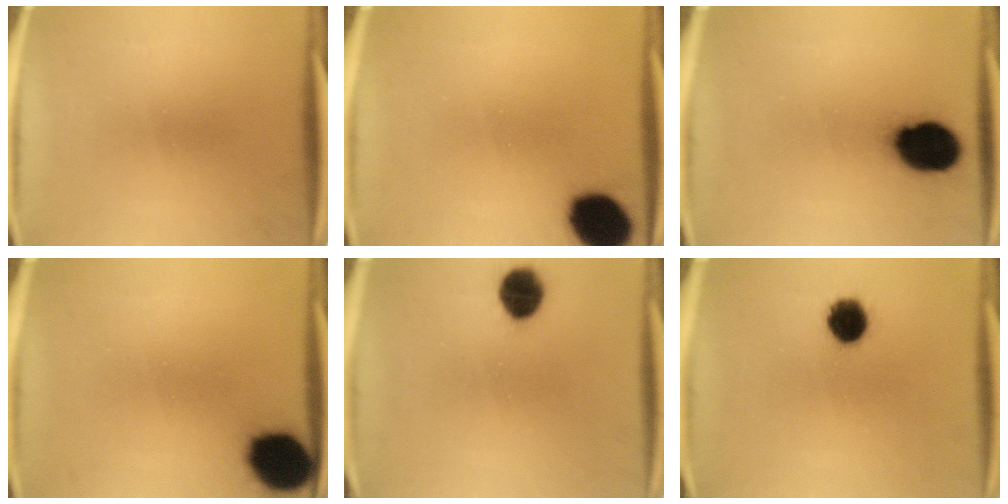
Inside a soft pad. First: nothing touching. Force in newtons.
{"total": 13.4}
{"total": 14.8}
{"total": 13.7}
{"total": 7.6}
{"total": 7.6}